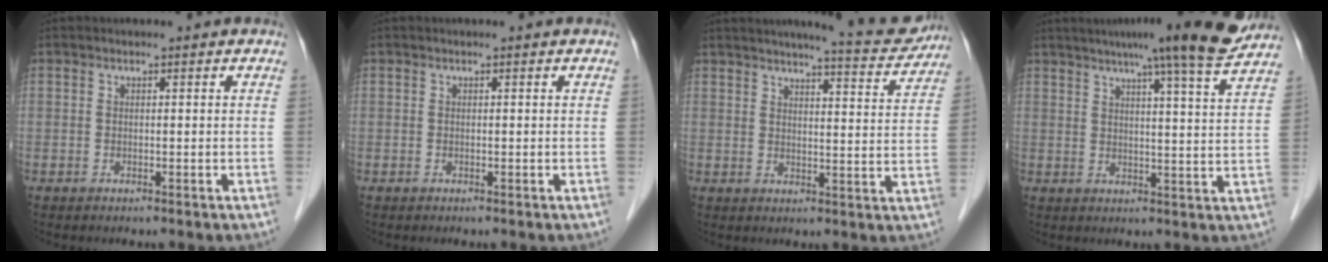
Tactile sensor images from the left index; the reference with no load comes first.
{"total": 0.0}
{"total": 11.5, "force": [10.6, 0.9, 4.4], "torque": [-0.056, -0.011, 0.121]}
{"total": 14.6, "force": [12.0, -0.5, 8.2], "torque": [-0.121, -0.003, 0.145]}